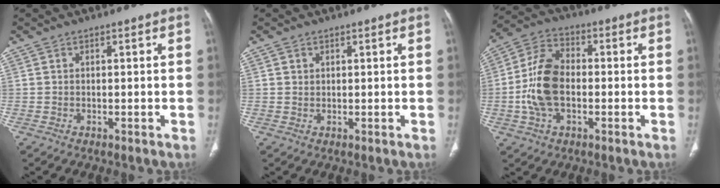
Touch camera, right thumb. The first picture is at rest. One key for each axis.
{"total": 1.0, "fx": 0.5, "fy": 0.8, "fz": 0.2, "tx": 0.002, "ty": -0.002, "tz": 0.008}
{"total": 11.8, "fx": -1.4, "fy": 7.3, "fz": 9.1, "tx": -0.181, "ty": 0.025, "tz": -0.032}